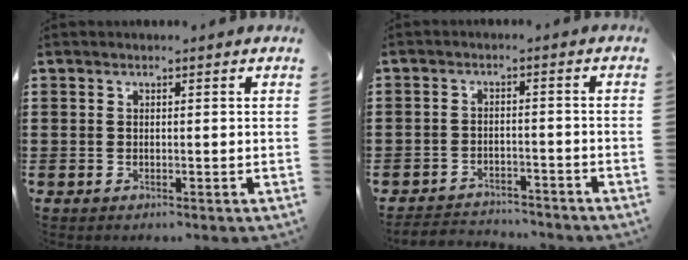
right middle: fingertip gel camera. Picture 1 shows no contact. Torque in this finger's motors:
{"motor_torque": [-0.10, -0.12, -0.71, -0.09]}